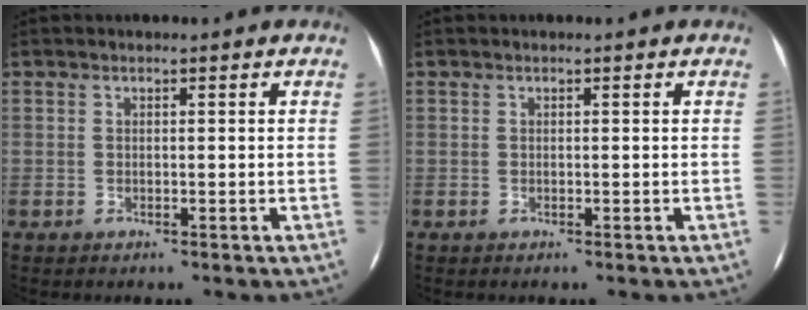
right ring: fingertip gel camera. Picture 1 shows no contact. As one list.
[{"total": 0.0}]